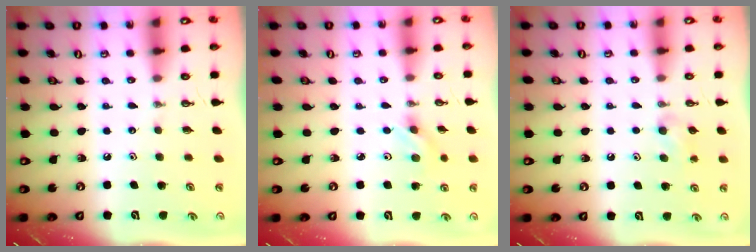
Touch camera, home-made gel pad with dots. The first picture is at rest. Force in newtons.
{"total": 2.9, "press": 2.6, "slide": 1.4}
{"total": 9.9, "press": 6.3, "slide": 7.7}